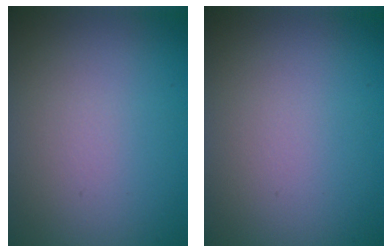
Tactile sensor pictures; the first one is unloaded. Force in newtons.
{"total": 0.0}